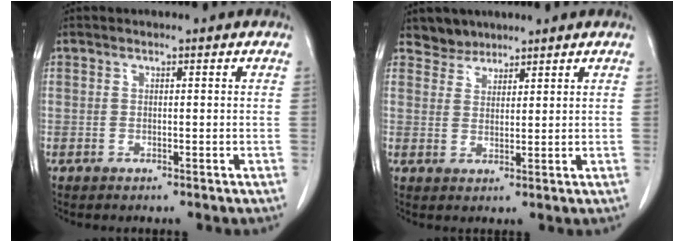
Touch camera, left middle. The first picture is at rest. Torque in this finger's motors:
{"motor_torque": [0.10, -0.15, -0.10, -0.04]}